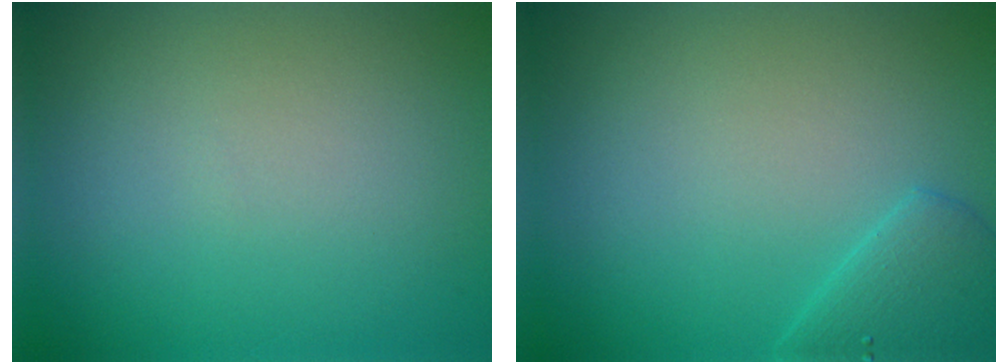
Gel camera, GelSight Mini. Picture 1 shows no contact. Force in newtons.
{"total": 2.7, "press": 2.7, "slide": 0.2}